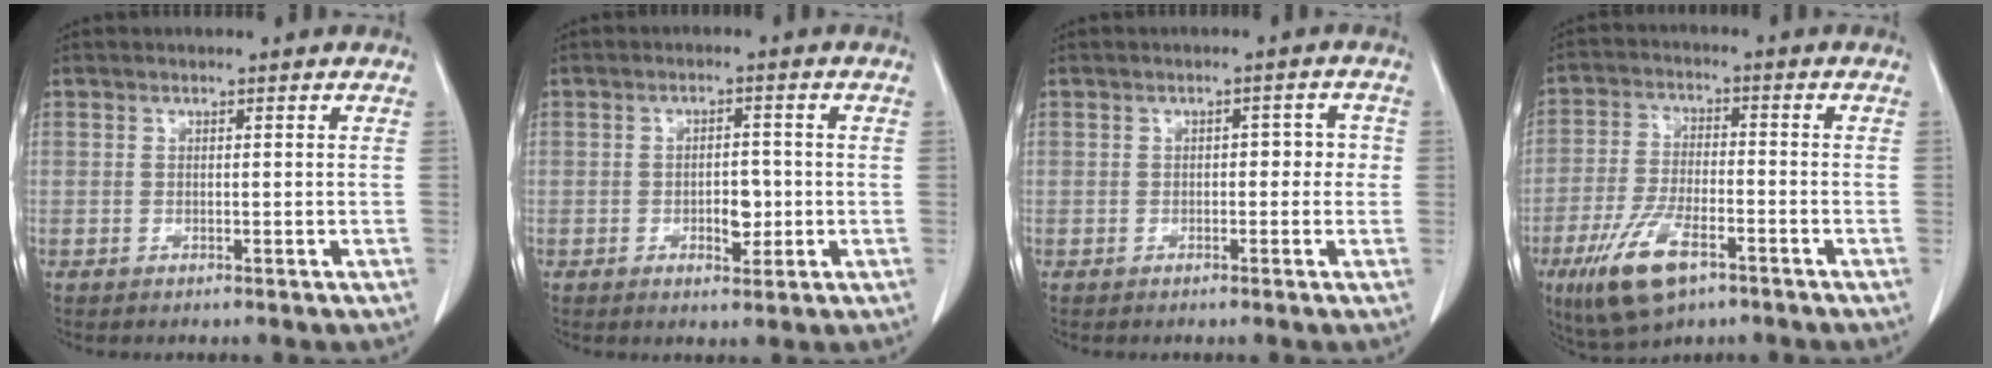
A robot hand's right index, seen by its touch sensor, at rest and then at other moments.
{"total": 3.9, "force": [-0.8, 2.0, 3.2], "torque": [-0.046, 0.002, -0.005]}
{"total": 3.0, "force": [-0.2, 1.8, 2.4], "torque": [-0.022, 0.020, -0.003]}
{"total": 10.7, "force": [-5.9, 4.2, 7.9], "torque": [-0.165, -0.013, -0.104]}